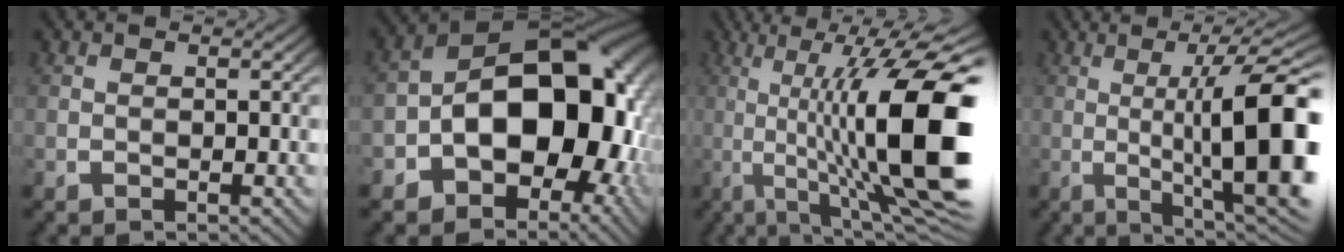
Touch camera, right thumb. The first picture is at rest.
{"total": 19.7, "force": [-2.2, 12.9, 14.8], "torque": [-0.236, -0.060, -0.014]}
{"total": 16.8, "force": [-0.5, 7.0, 15.3], "torque": [-0.251, -0.036, 0.002]}
{"total": 14.6, "force": [0.1, 5.4, 13.5], "torque": [-0.181, -0.007, 0.006]}